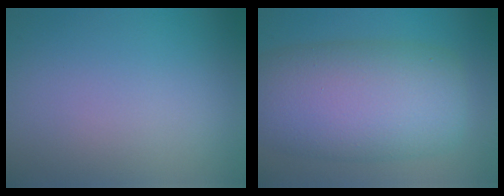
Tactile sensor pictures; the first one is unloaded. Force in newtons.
{"total": 11.4, "press": 11.3, "slide": 0.2}